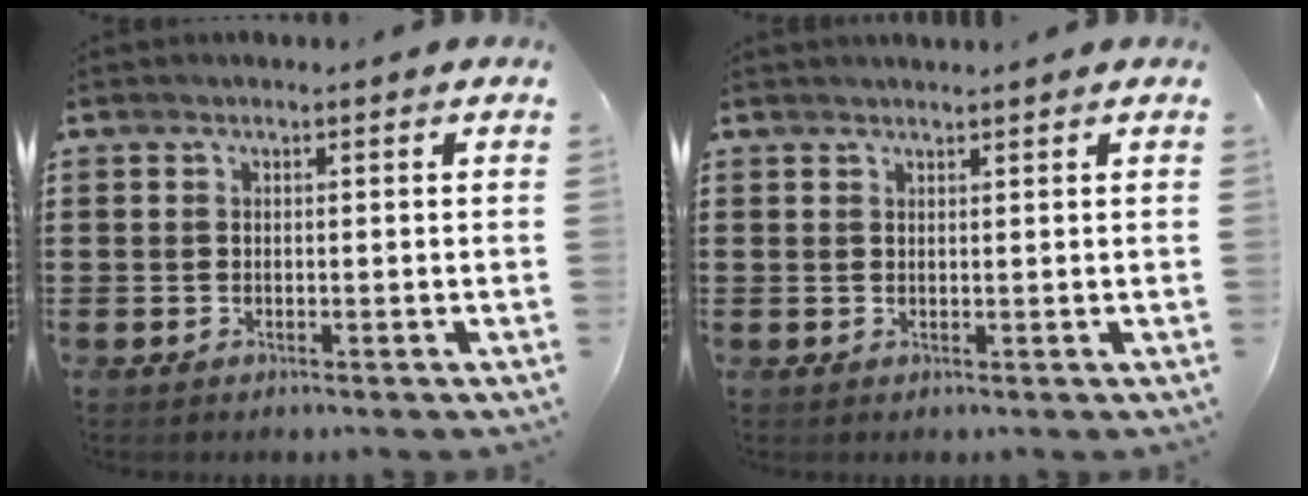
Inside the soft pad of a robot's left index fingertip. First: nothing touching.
{"total": 0.9, "force": [0.9, -0.1, 0.1], "torque": [-0.005, -0.002, 0.019]}